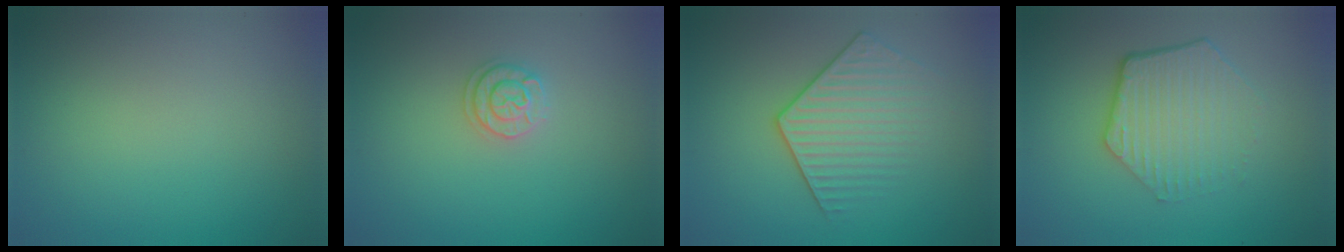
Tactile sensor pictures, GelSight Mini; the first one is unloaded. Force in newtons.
{"total": 1.8, "press": 1.7, "slide": 0.3}
{"total": 3.5, "press": 3.1, "slide": 1.8}
{"total": 4.4, "press": 3.3, "slide": 3.0}